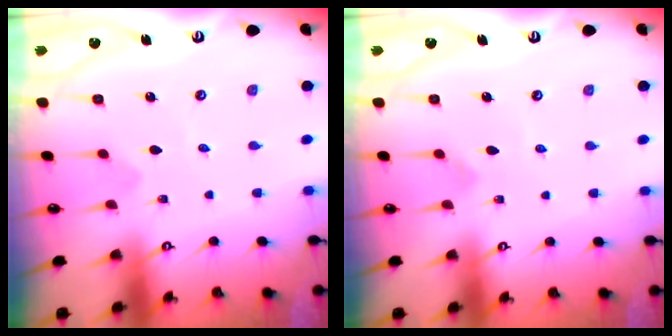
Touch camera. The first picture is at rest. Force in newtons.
{"total": 1.9, "press": 1.9, "slide": 0.1}